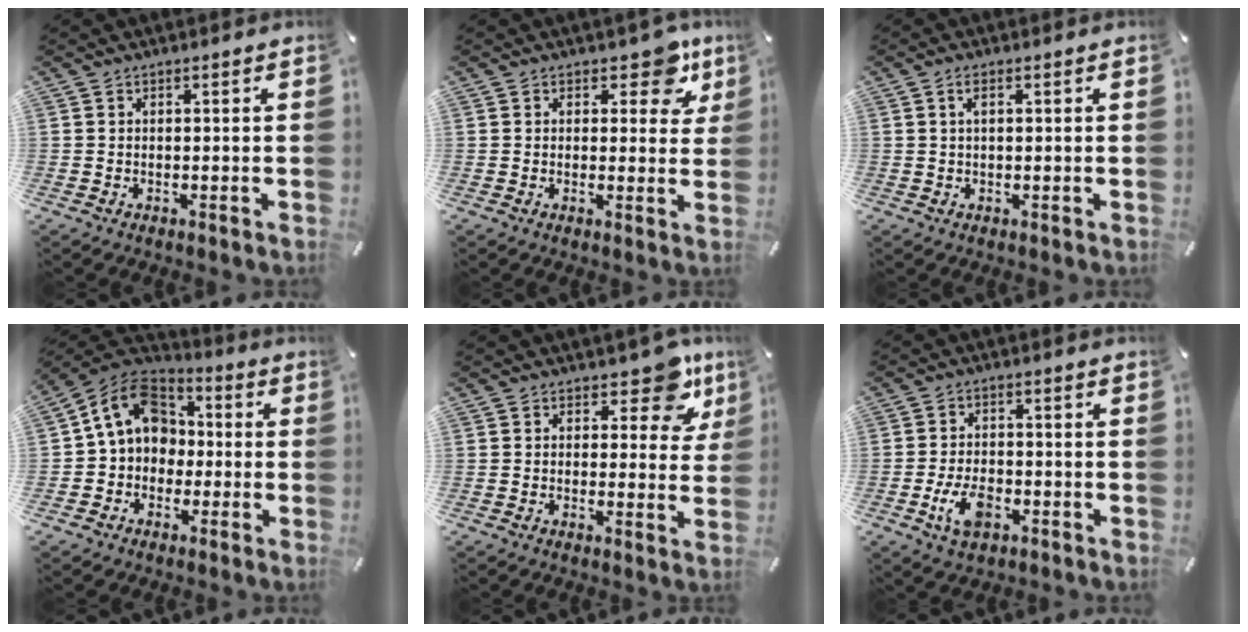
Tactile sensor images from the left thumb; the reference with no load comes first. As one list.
[{"total": 8.4, "force": [4.5, 4.8, 5.1], "torque": [-0.047, -0.022, 0.073]}, {"total": 1.7, "force": [0.5, 0.8, 1.4], "torque": [-0.030, 0.005, 0.007]}, {"total": 12.3, "force": [1.1, 10.8, 5.9], "torque": [-0.104, 0.011, 0.017]}, {"total": 10.0, "force": [6.0, 5.2, 6.1], "torque": [-0.060, -0.037, 0.100]}, {"total": 7.2, "force": [-2.8, 4.2, 5.2], "torque": [-0.113, 0.009, -0.051]}]